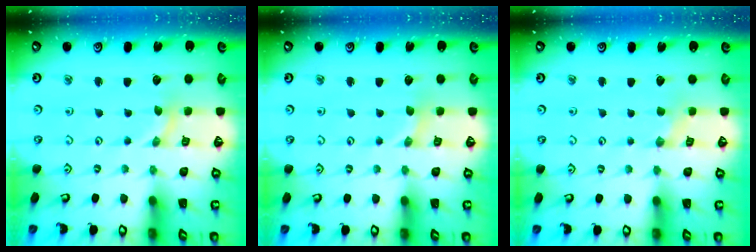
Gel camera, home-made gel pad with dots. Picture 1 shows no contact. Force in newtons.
{"total": 0.8, "press": 0.8, "slide": 0.2}
{"total": 0.5, "press": 0.5, "slide": 0.2}